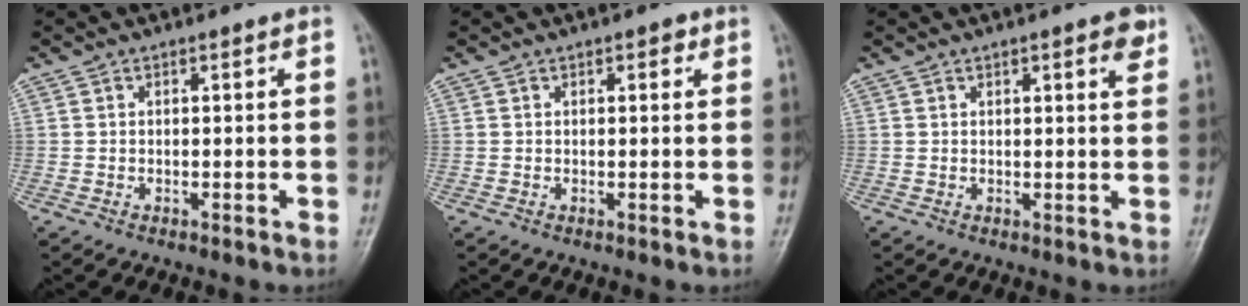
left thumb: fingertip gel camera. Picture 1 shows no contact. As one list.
[{"total": 1.4, "force": [0.7, 0.8, 0.9], "torque": [-0.004, 0.001, 0.006]}, {"total": 3.2, "force": [1.8, 0.8, 2.5], "torque": [-0.027, -0.007, 0.021]}]